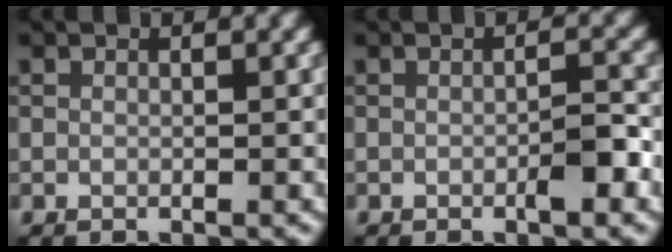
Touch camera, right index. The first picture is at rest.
{"total": 2.2, "force": [-0.8, 0.3, 2.0], "torque": [-0.031, 0.003, -0.015]}